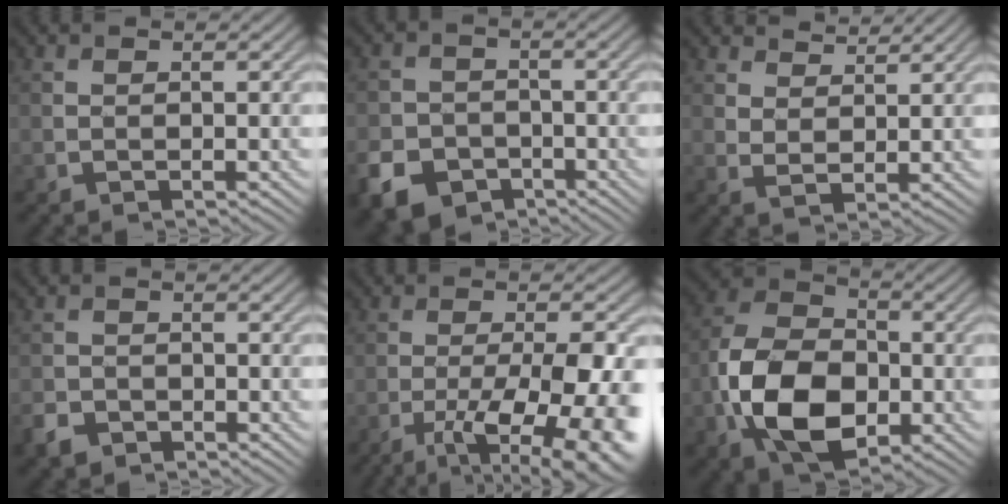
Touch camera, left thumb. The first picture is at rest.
{"total": 7.5, "force": [-4.2, 5.5, 3.0], "torque": [-0.074, -0.019, -0.083]}
{"total": 3.5, "force": [3.0, 1.3, 1.3], "torque": [-0.031, -0.003, 0.063]}
{"total": 2.9, "force": [-1.9, 1.9, 0.9], "torque": [-0.024, -0.007, -0.045]}
{"total": 14.6, "force": [-6.5, 5.1, 12.0], "torque": [-0.175, -0.007, -0.086]}
{"total": 13.3, "force": [-3.6, 8.9, 9.2], "torque": [-0.204, -0.013, -0.078]}